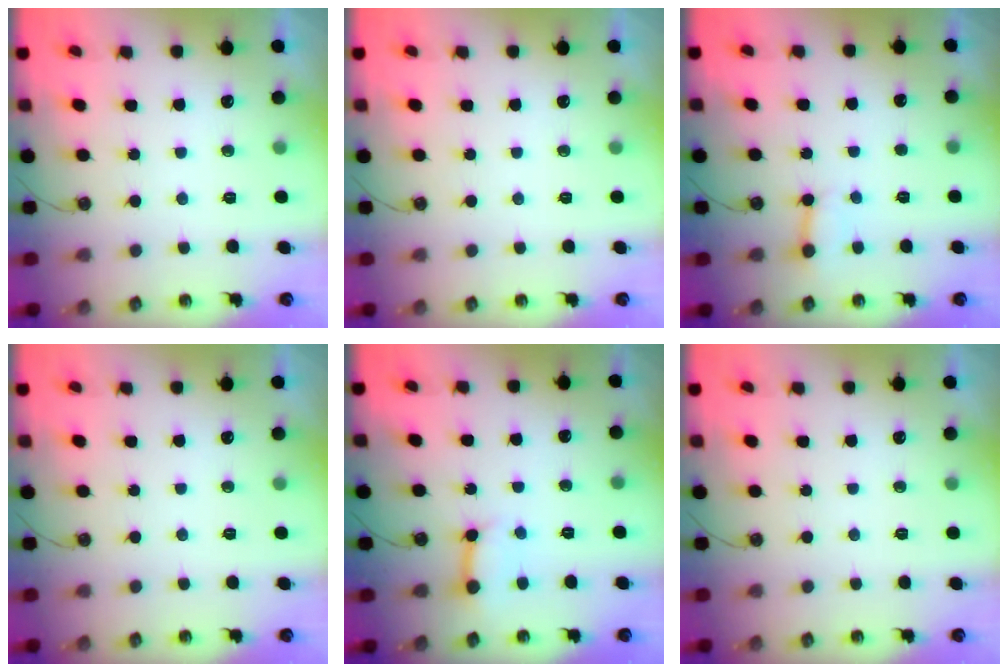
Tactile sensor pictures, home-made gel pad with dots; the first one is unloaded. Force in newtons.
{"total": 0.0}
{"total": 3.7, "press": 3.6, "slide": 0.4}
{"total": 0.0}
{"total": 7.3, "press": 7.2, "slide": 0.8}
{"total": 0.0}